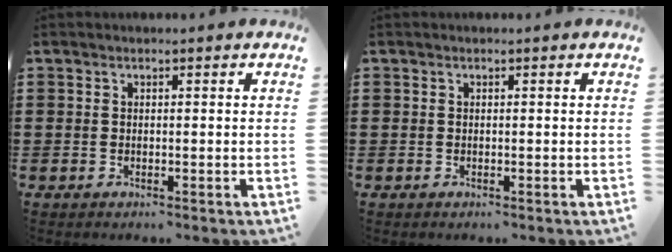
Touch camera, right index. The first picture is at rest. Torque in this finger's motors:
{"motor_torque": [-0.94, 1.20, -0.01, 0.00]}